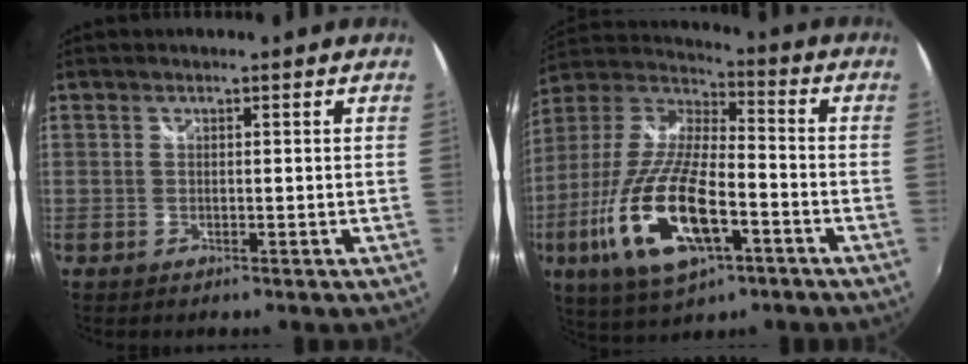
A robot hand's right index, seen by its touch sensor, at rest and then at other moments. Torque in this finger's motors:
{"motor_torque": [1.76, -0.37, 1.05, 0.13]}